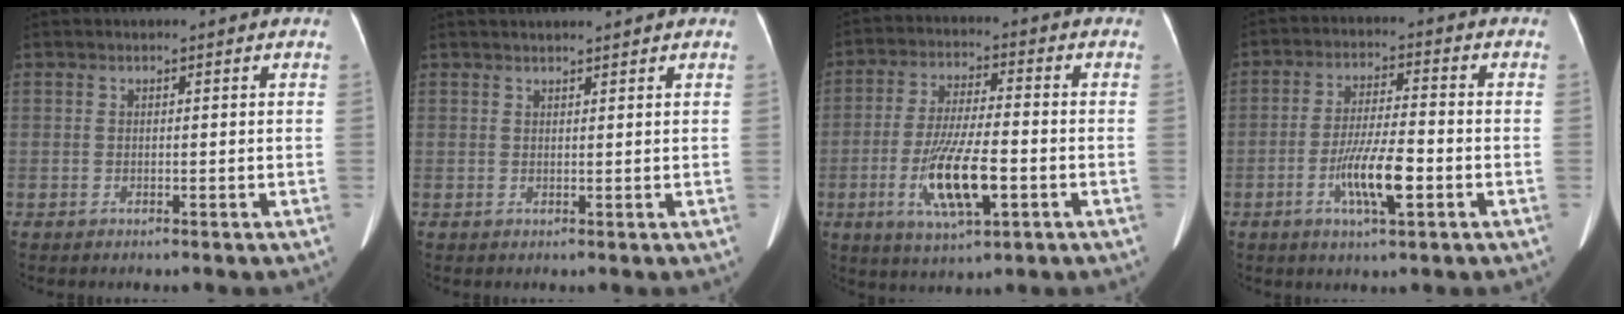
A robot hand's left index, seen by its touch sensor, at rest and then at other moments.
{"total": 3.3, "force": [3.1, 0.0, 1.3], "torque": [-0.013, 0.019, 0.041]}
{"total": 11.3, "force": [-3.6, 2.4, 10.4], "torque": [-0.203, -0.013, -0.062]}
{"total": 8.2, "force": [-3.0, 1.2, 7.5], "torque": [-0.141, -0.006, -0.057]}